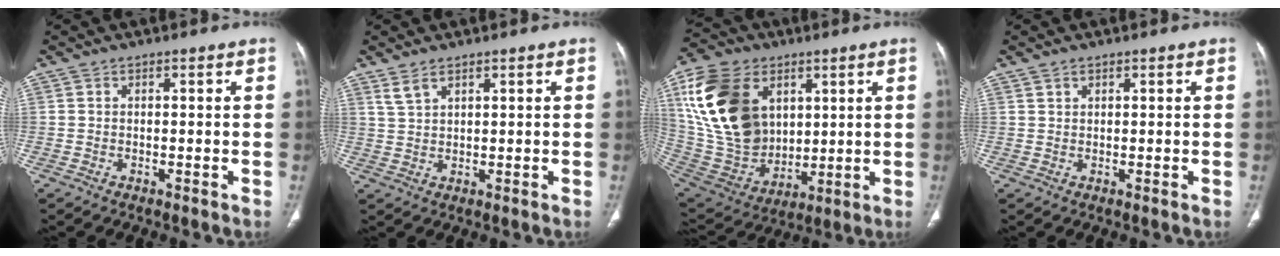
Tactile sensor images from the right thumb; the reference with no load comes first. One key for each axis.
{"total": 2.9, "fx": 2.1, "fy": 1.2, "fz": 1.6, "tx": -0.036, "ty": -0.003, "tz": 0.054}
{"total": 24.0, "fx": 7.2, "fy": 16.9, "fz": 15.4, "tx": -0.292, "ty": -0.018, "tz": 0.147}
{"total": 0.9, "fx": 0.6, "fy": 0.6, "fz": 0.2, "tx": 0.001, "ty": -0.004, "tz": 0.010}